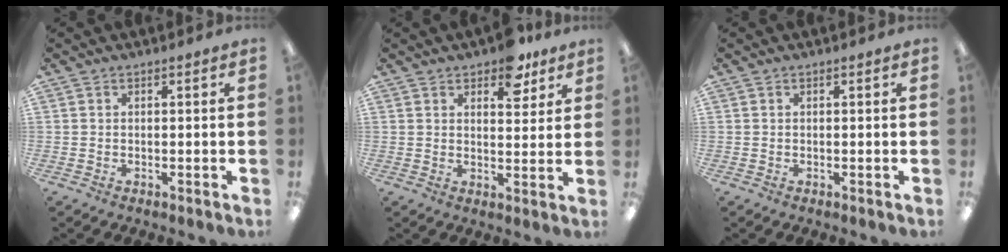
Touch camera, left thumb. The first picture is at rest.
{"total": 7.7, "force": [5.8, 3.7, 3.6], "torque": [-0.029, -0.031, 0.097]}
{"total": 0.0}